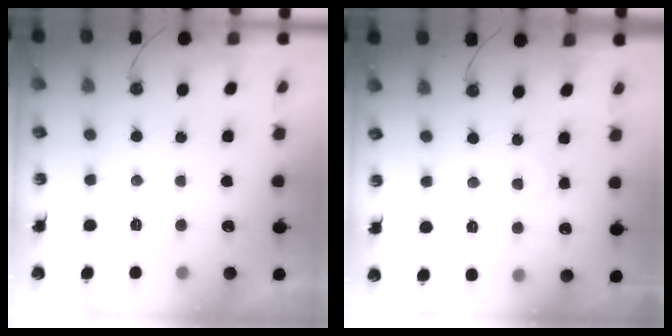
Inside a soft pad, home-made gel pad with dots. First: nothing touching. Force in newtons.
{"total": 2.5, "press": 2.4, "slide": 0.4}